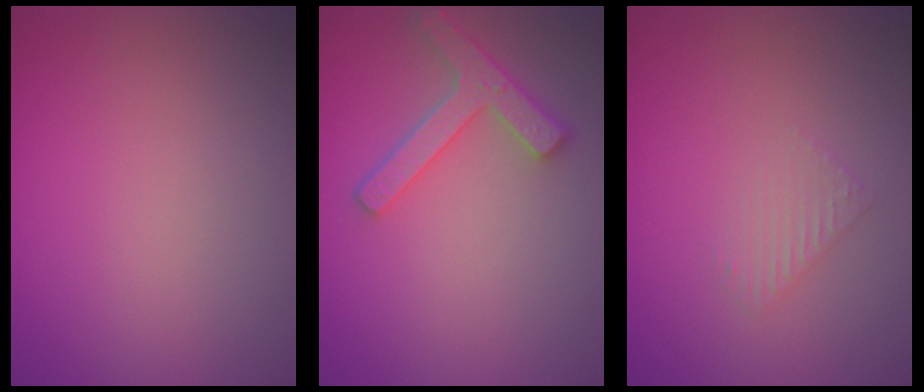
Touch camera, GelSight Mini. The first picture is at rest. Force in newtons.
{"total": 3.9, "press": 3.6, "slide": 1.5}
{"total": 1.3, "press": 1.3, "slide": 0.3}